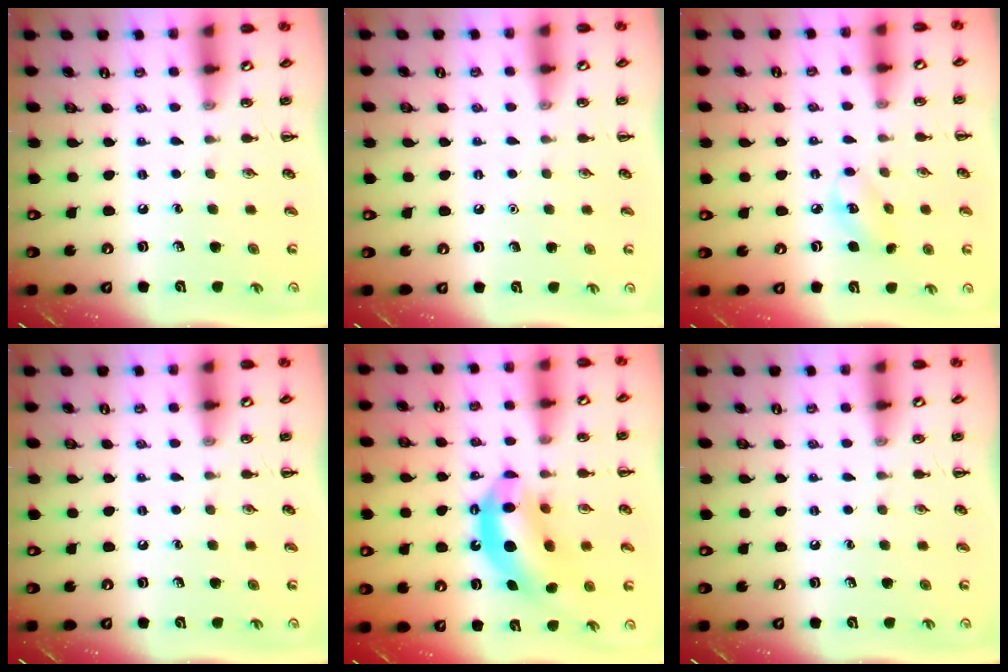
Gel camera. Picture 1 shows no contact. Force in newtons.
{"total": 1.6, "press": 1.6, "slide": 0.1}
{"total": 5.5, "press": 5.5, "slide": 0.4}
{"total": 0.0}
{"total": 13.2, "press": 12.8, "slide": 3.5}
{"total": 0.0}